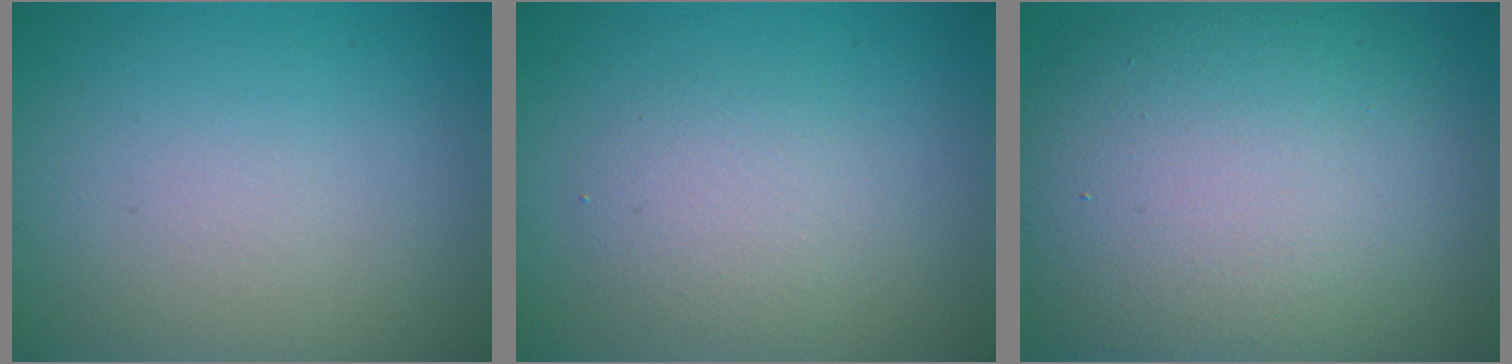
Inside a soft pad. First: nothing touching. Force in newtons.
{"total": 2.4, "press": 2.4, "slide": 0.2}
{"total": 14.5, "press": 14.5, "slide": 1.0}